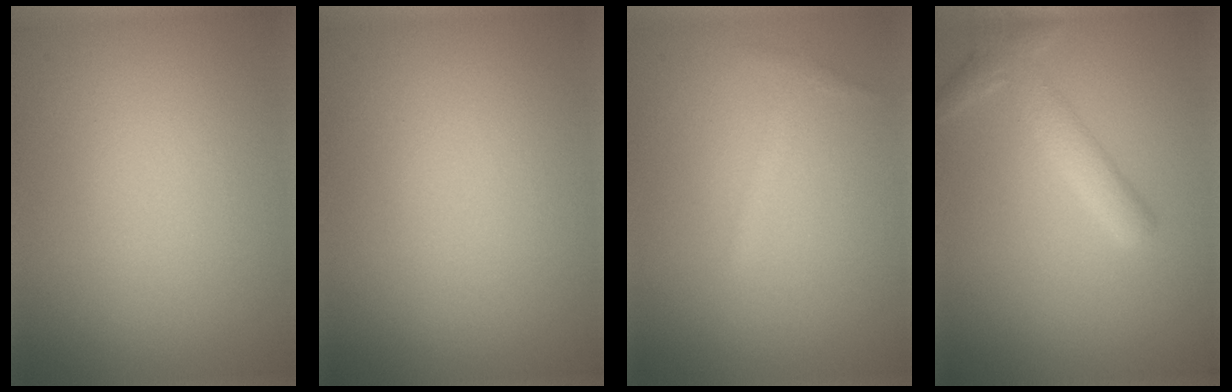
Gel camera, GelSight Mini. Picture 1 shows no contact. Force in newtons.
{"total": 0.0}
{"total": 0.9, "press": 0.9, "slide": 0.1}
{"total": 2.6, "press": 2.5, "slide": 0.1}